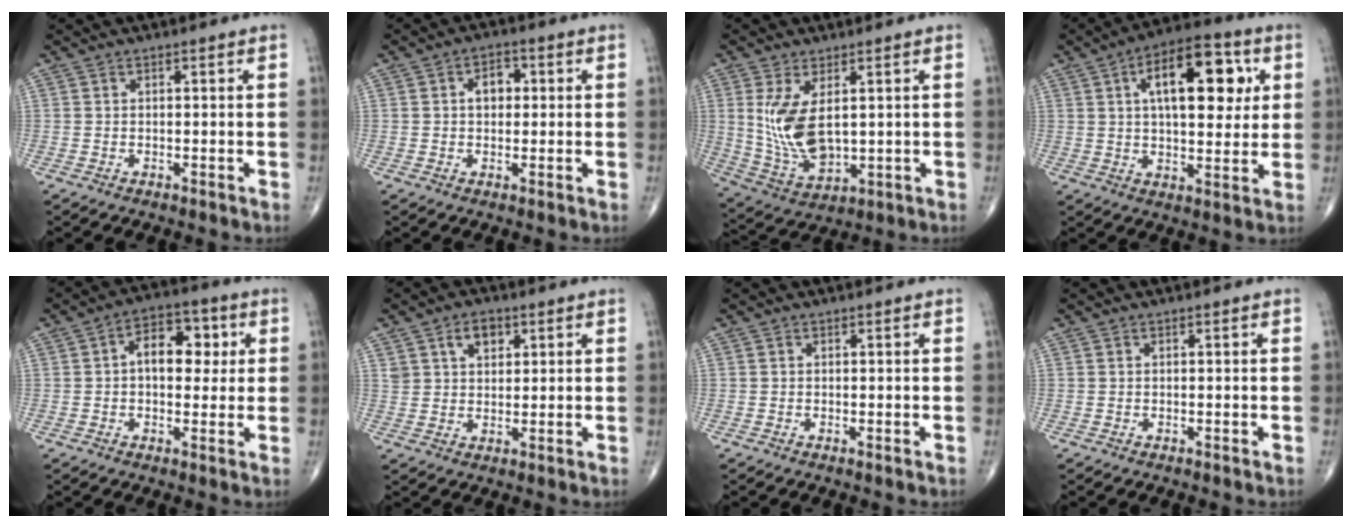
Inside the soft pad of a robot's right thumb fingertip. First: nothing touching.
{"total": 4.2, "force": [0.5, 3.0, 2.9], "torque": [-0.029, 0.009, 0.003]}
{"total": 11.1, "force": [2.1, 5.7, 9.2], "torque": [-0.177, -0.018, 0.061]}
{"total": 17.2, "force": [5.0, 8.2, 14.3], "torque": [-0.183, 0.003, 0.072]}
{"total": 9.8, "force": [1.5, 6.2, 7.5], "torque": [-0.080, 0.017, 0.018]}
{"total": 5.6, "force": [2.7, 3.8, 3.1], "torque": [-0.029, -0.011, 0.047]}
{"total": 0.0}
{"total": 0.0}